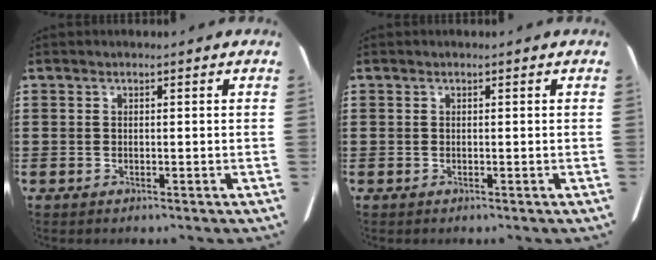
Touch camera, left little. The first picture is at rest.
{"total": 0.0}